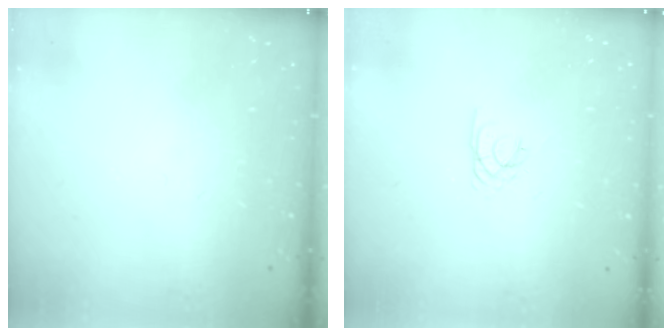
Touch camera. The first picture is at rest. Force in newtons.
{"total": 2.2, "press": 2.2, "slide": 0.3}